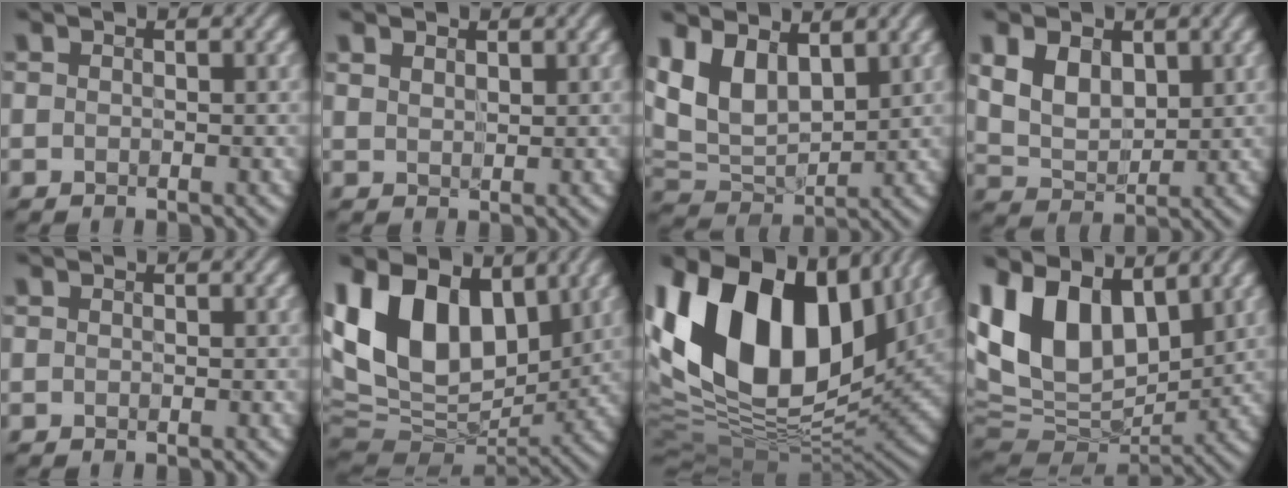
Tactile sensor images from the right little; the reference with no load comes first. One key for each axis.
{"total": 1.6, "fx": 1.2, "fy": 0.9, "fz": 0.7, "tx": -0.015, "ty": 0.003, "tz": 0.022}
{"total": 6.4, "fx": 2.4, "fy": 4.0, "fz": 4.5, "tx": -0.101, "ty": -0.004, "tz": 0.046}
{"total": 4.1, "fx": 1.3, "fy": 2.8, "fz": 2.7, "tx": -0.063, "ty": -0.009, "tz": 0.026}
{"total": 0.0}
{"total": 13.7, "fx": 4.6, "fy": 8.7, "fz": 9.5, "tx": -0.204, "ty": 0.012, "tz": 0.082}
{"total": 19.2, "fx": 6.2, "fy": 11.7, "fz": 13.9, "tx": -0.295, "ty": 0.031, "tz": 0.099}
{"total": 12.4, "fx": 4.8, "fy": 7.3, "fz": 8.8, "tx": -0.193, "ty": 0.008, "tz": 0.085}